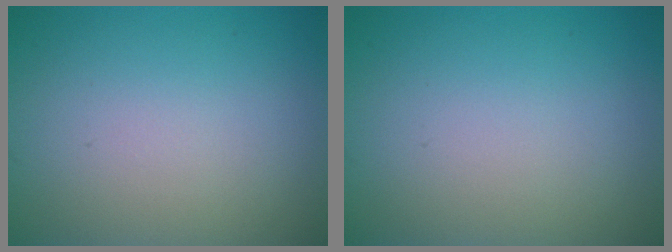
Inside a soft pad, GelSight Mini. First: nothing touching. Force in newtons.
{"total": 0.0}